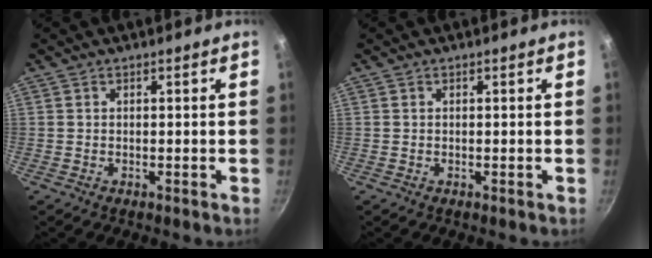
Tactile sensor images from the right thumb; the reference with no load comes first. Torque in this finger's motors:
{"motor_torque": [0.00, 0.01, -0.03, 0.40, 0.03]}